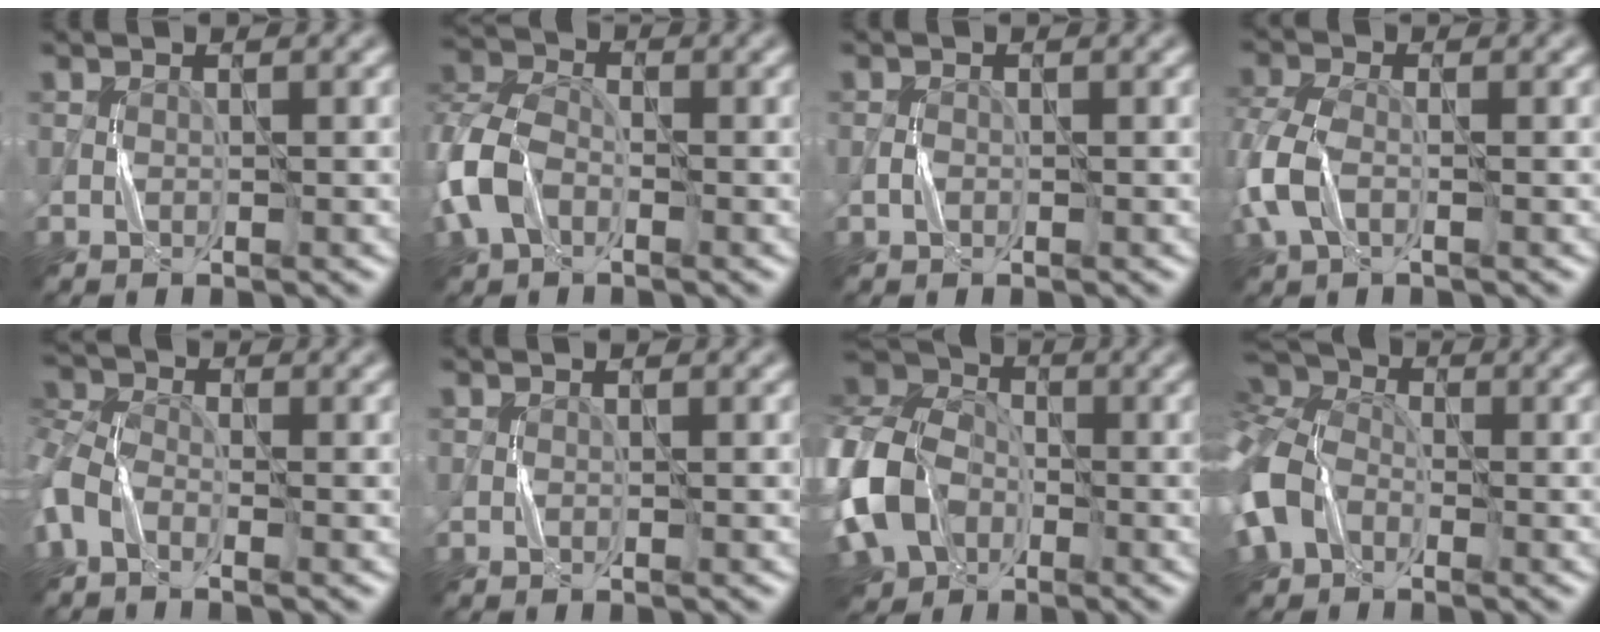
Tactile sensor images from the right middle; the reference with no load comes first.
{"total": 5.4, "force": [-1.9, 3.9, 3.1], "torque": [-0.074, 0.007, -0.049]}
{"total": 0.6, "force": [-0.3, 0.5, 0.3], "torque": [-0.003, 0.003, -0.007]}
{"total": 3.9, "force": [-1.0, 2.5, 2.8], "torque": [-0.079, 0.004, -0.031]}
{"total": 3.6, "force": [-1.2, 2.4, 2.4], "torque": [-0.058, 0.002, -0.041]}
{"total": 0.0}
{"total": 10.8, "force": [-3.2, 8.2, 6.4], "torque": [-0.149, -0.012, -0.066]}
{"total": 8.4, "force": [-2.2, 6.1, 5.4], "torque": [-0.133, -0.008, -0.057]}